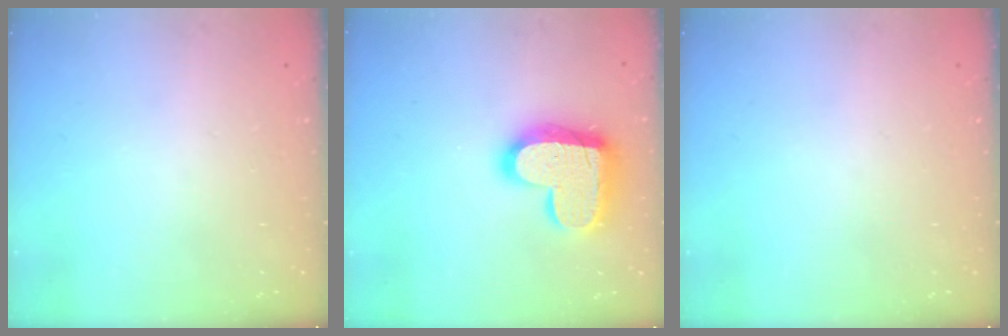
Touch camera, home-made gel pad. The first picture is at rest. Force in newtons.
{"total": 17.9, "press": 17.9, "slide": 1.4}
{"total": 0.0}